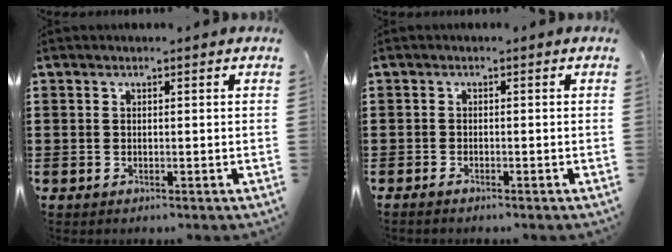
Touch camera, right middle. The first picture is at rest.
{"total": 0.8, "force": [-0.7, 0.1, 0.3], "torque": [-0.009, -0.005, -0.013]}